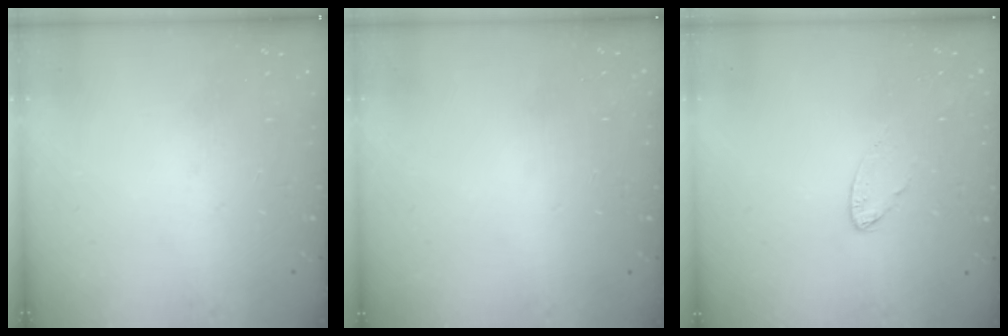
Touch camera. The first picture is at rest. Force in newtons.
{"total": 0.0}
{"total": 4.8, "press": 4.8, "slide": 0.4}